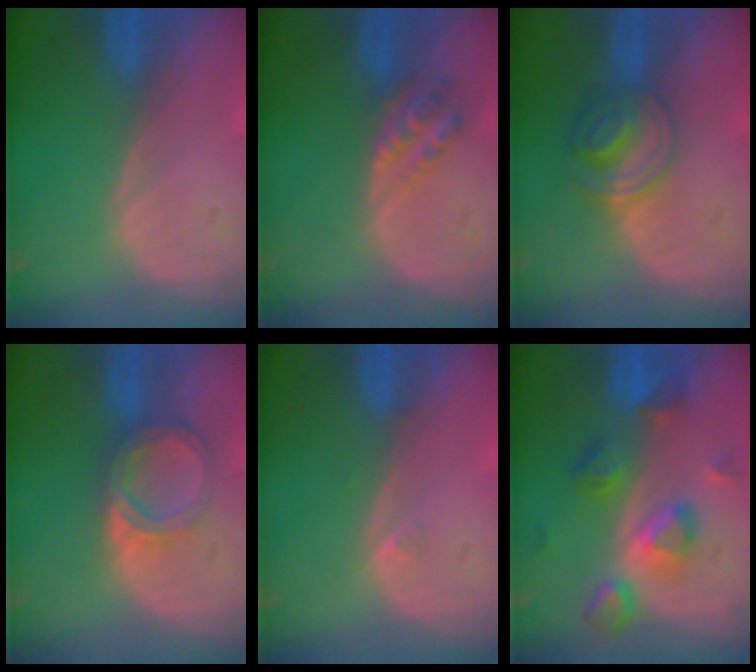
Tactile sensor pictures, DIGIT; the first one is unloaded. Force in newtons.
{"total": 4.5, "press": 3.8, "slide": 2.5}
{"total": 6.2, "press": 5.4, "slide": 3.0}
{"total": 5.6, "press": 5.3, "slide": 1.9}
{"total": 0.5, "press": 0.5, "slide": 0.2}
{"total": 7.5, "press": 7.5, "slide": 0.7}